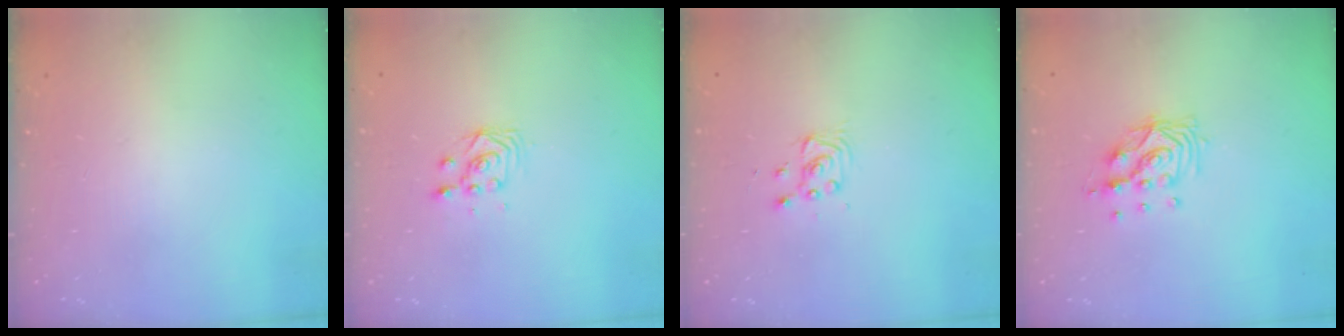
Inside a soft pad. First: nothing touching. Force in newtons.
{"total": 3.0, "press": 3.0, "slide": 0.2}
{"total": 2.8, "press": 2.8, "slide": 0.4}
{"total": 9.8, "press": 9.8, "slide": 0.7}